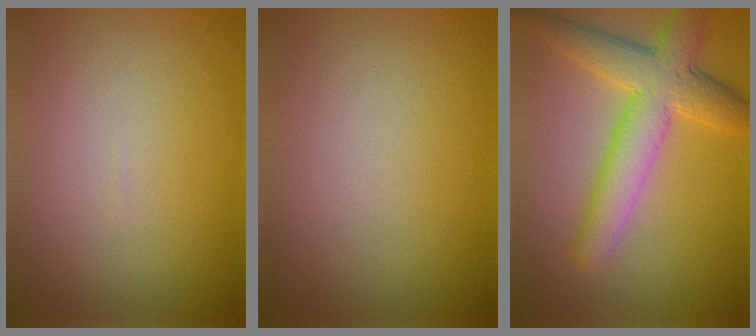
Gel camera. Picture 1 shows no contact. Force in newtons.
{"total": 0.0}
{"total": 6.5, "press": 6.5, "slide": 0.2}